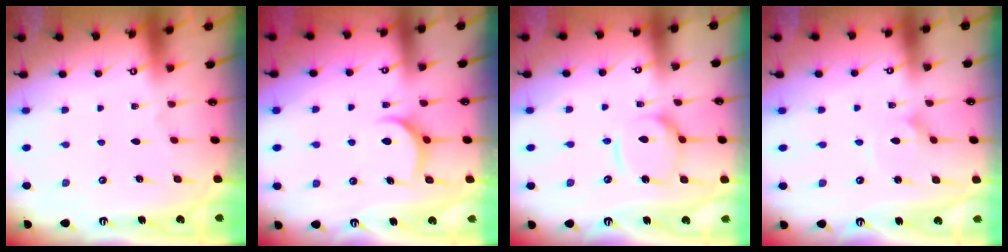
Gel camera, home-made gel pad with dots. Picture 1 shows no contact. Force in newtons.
{"total": 7.3, "press": 7.2, "slide": 0.8}
{"total": 11.9, "press": 11.8, "slide": 1.2}
{"total": 2.3, "press": 2.3, "slide": 0.1}